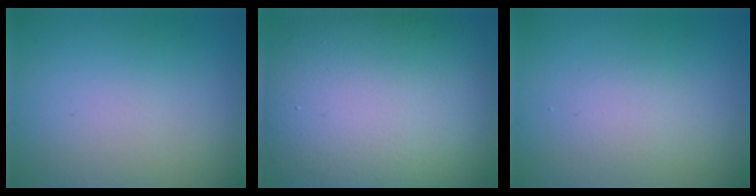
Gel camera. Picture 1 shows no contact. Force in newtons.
{"total": 15.5, "press": 15.5, "slide": 1.0}
{"total": 1.5, "press": 1.5, "slide": 0.1}